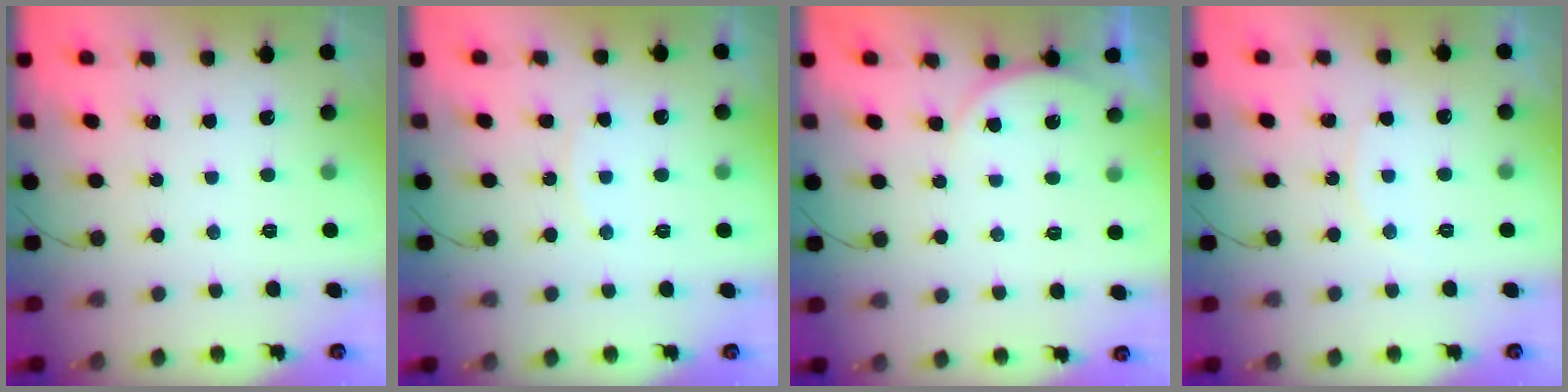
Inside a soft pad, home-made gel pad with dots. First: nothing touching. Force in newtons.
{"total": 6.7, "press": 6.7, "slide": 0.5}
{"total": 3.8, "press": 3.2, "slide": 2.2}
{"total": 5.6, "press": 5.6, "slide": 0.5}